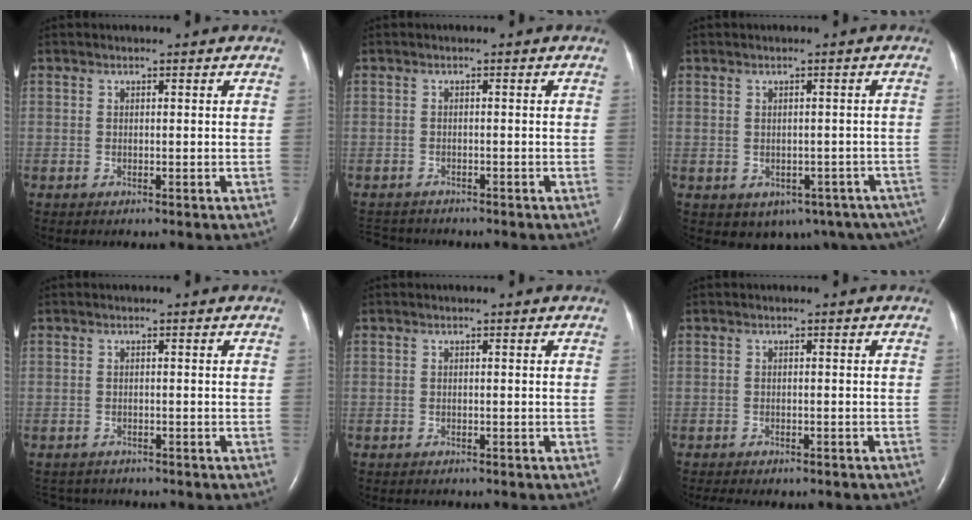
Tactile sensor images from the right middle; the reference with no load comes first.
{"total": 4.1, "force": [-3.9, 1.2, 0.5], "torque": [-0.008, -0.009, -0.062]}
{"total": 10.5, "force": [-6.0, 7.3, 4.7], "torque": [-0.058, 0.007, -0.062]}
{"total": 4.0, "force": [-3.8, 1.4, 0.3], "torque": [-0.005, -0.004, -0.054]}
{"total": 1.2, "force": [-1.1, 0.4, 0.3], "torque": [-0.011, -0.003, -0.013]}
{"total": 7.9, "force": [-6.7, 2.4, 3.4], "torque": [-0.044, 0.000, -0.075]}